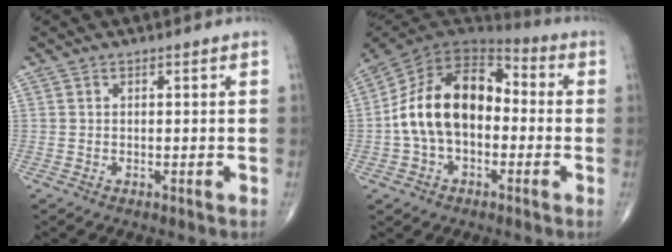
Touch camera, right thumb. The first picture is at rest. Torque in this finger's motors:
{"motor_torque": [2.03, 2.98, 1.76, -0.23, 0.19]}